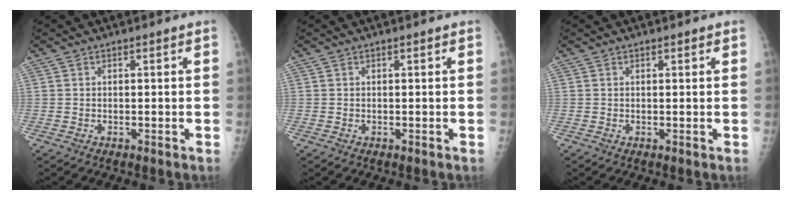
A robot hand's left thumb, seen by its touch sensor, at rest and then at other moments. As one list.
[{"total": 0.0}, {"total": 0.6, "force": [0.4, 0.3, 0.3], "torque": [-0.003, -0.002, 0.005]}]